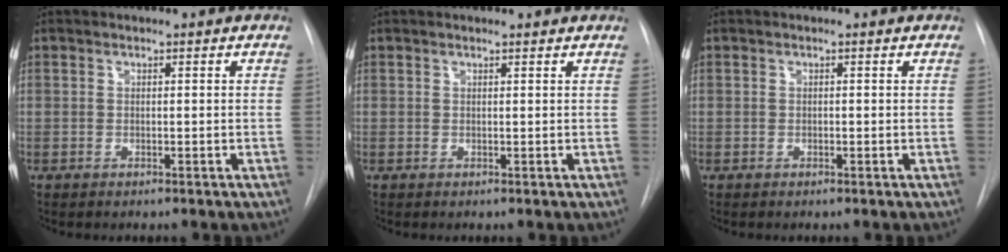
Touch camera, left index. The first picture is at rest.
{"total": 1.5, "force": [1.5, 0.1, 0.4], "torque": [-0.014, 0.012, 0.018]}
{"total": 0.0}